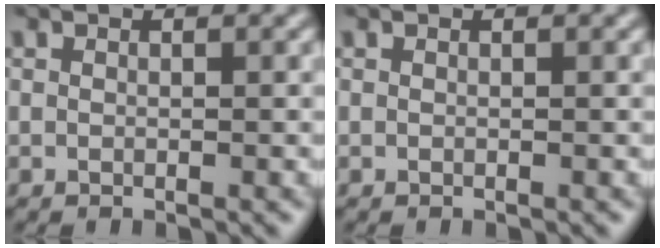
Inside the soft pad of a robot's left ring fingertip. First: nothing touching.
{"total": 0.0}